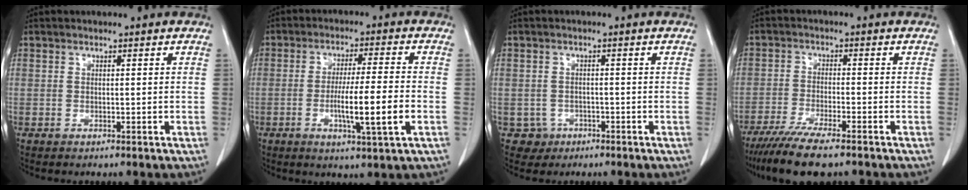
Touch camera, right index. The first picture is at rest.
{"total": 9.2, "force": [-2.4, -0.3, 8.9], "torque": [-0.151, -0.011, -0.043]}
{"total": 2.6, "force": [-1.2, 2.3, -0.2], "torque": [0.009, 0.012, -0.017]}
{"total": 9.4, "force": [-7.5, 0.6, 5.6], "torque": [-0.090, -0.024, -0.123]}